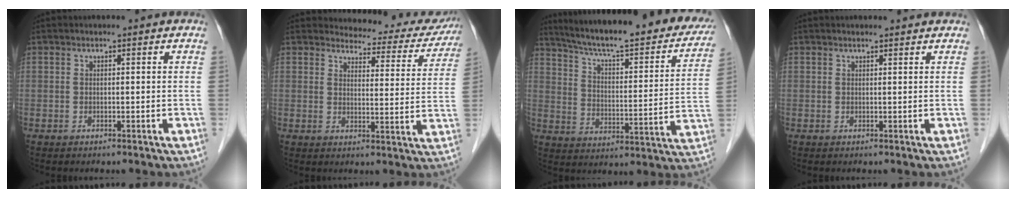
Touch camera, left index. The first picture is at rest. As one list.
[{"total": 13.1, "force": [12.6, 3.2, 1.4], "torque": [0.009, -0.035, 0.127]}, {"total": 28.2, "force": [23.8, 4.8, 14.4], "torque": [-0.218, -0.026, 0.312]}, {"total": 2.7, "force": [2.6, 0.2, 0.7], "torque": [-0.011, 0.014, 0.028]}]